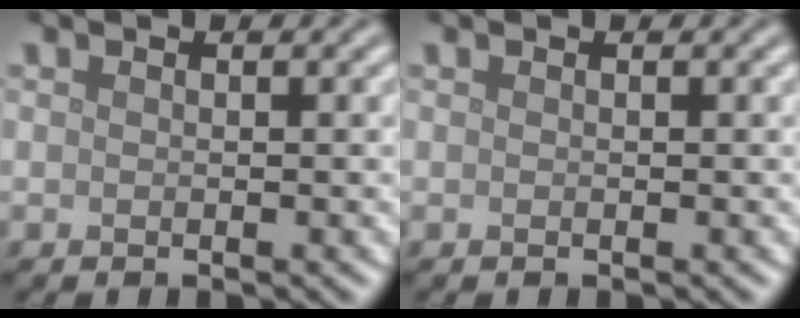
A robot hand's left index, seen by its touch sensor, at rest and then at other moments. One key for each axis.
{"total": 0.0}